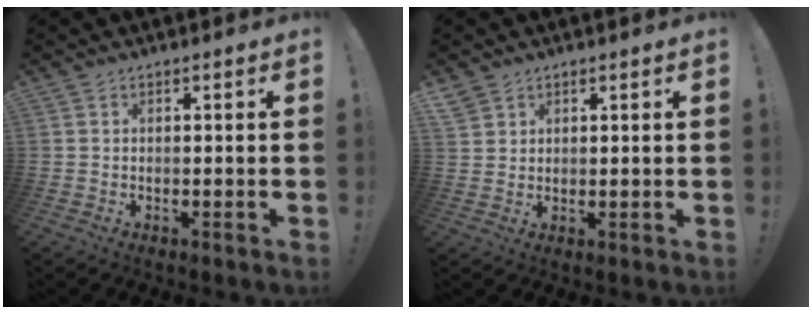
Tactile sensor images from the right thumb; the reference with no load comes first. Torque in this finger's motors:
{"motor_torque": [-0.43, 0.76, -0.10, 0.20, 0.03]}